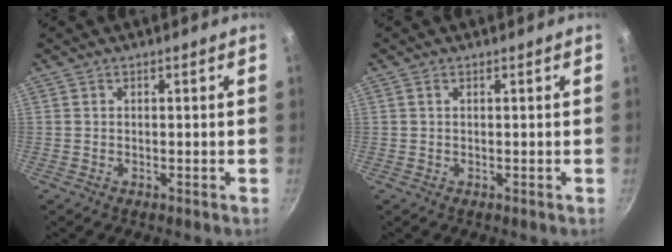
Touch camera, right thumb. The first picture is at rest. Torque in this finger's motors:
{"motor_torque": [0.04, -0.08, -0.29, 0.25, -0.07]}